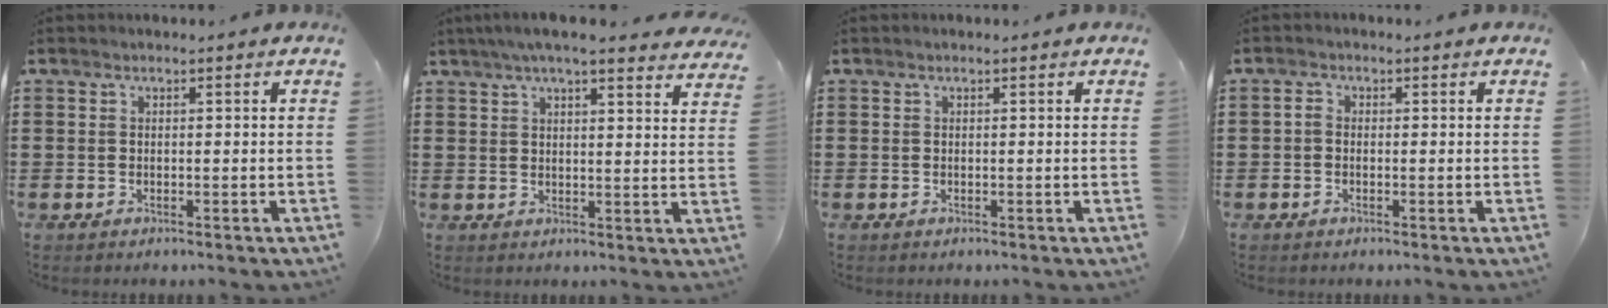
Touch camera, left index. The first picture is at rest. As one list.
[{"total": 5.4, "force": [4.7, -0.1, 2.6], "torque": [-0.064, -0.012, 0.085]}, {"total": 0.0}, {"total": 1.0, "force": [-0.4, 0.5, 0.7], "torque": [-0.015, 0.001, -0.009]}]